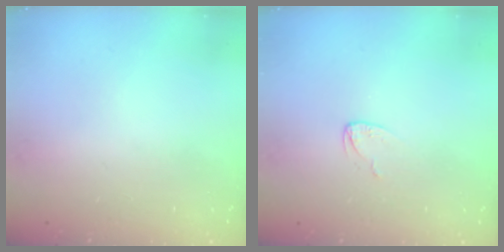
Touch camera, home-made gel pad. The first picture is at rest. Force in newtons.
{"total": 3.0, "press": 3.0, "slide": 0.3}